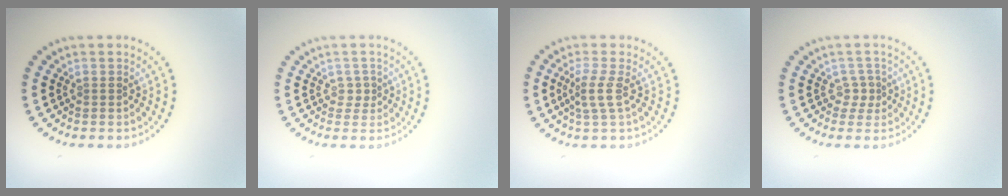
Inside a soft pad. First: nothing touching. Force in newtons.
{"total": 0.9, "press": 0.8, "slide": 0.5}
{"total": 2.1, "press": 1.6, "slide": 1.4}
{"total": 1.5, "press": 1.0, "slide": 1.1}